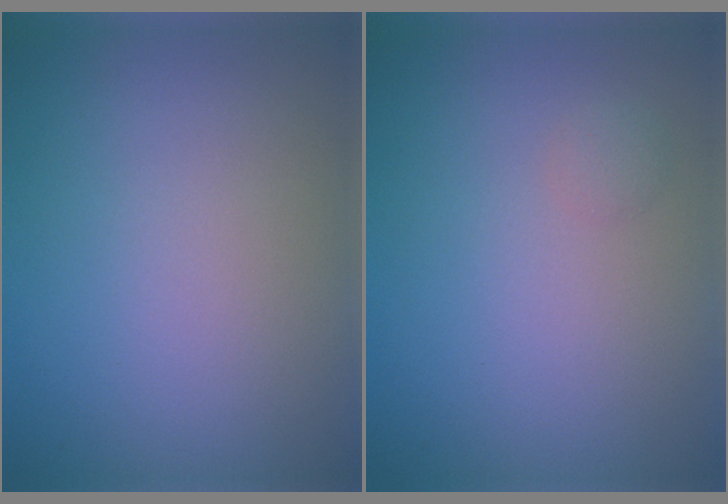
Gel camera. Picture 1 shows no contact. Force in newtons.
{"total": 0.7, "press": 0.7, "slide": 0.0}